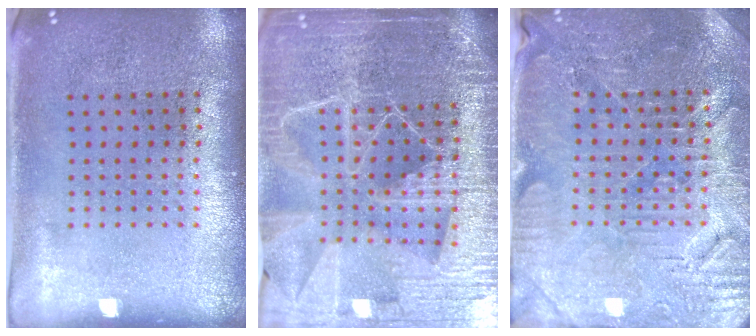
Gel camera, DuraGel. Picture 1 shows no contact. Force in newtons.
{"total": 6.0, "press": 5.2, "slide": 2.8}
{"total": 3.8, "press": 3.7, "slide": 0.7}